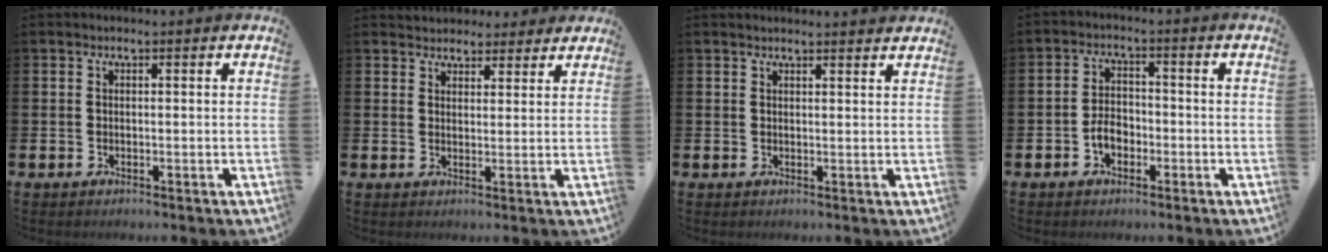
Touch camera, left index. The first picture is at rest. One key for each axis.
{"total": 3.5, "fx": 3.2, "fy": 1.4, "fz": -0.4, "tx": 0.007, "ty": -0.017, "tz": 0.056}
{"total": 1.6, "fx": 1.6, "fy": 0.0, "fz": 0.0, "tx": 0.010, "ty": -0.011, "tz": 0.025}
{"total": 3.2, "fx": -1.4, "fy": 2.2, "fz": 1.9, "tx": -0.023, "ty": -0.001, "tz": -0.033}